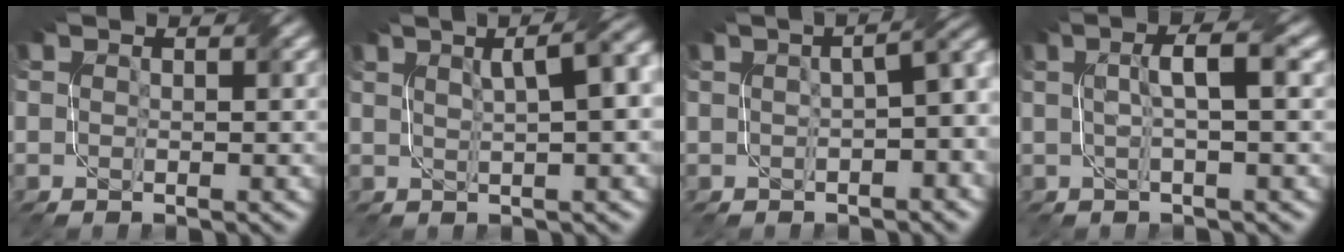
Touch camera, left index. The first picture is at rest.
{"total": 6.4, "force": [2.2, 2.0, 5.7], "torque": [-0.045, 0.032, 0.025]}
{"total": 5.4, "force": [0.0, 2.1, 5.0], "torque": [-0.036, 0.017, 0.007]}
{"total": 3.2, "force": [0.5, 0.6, 3.1], "torque": [-0.050, 0.014, 0.009]}